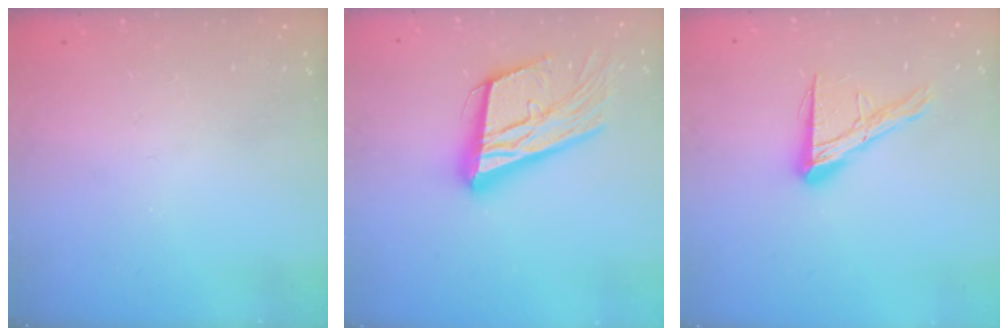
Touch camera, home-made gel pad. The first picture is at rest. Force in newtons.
{"total": 22.7, "press": 22.3, "slide": 4.0}
{"total": 12.0, "press": 12.0, "slide": 0.9}